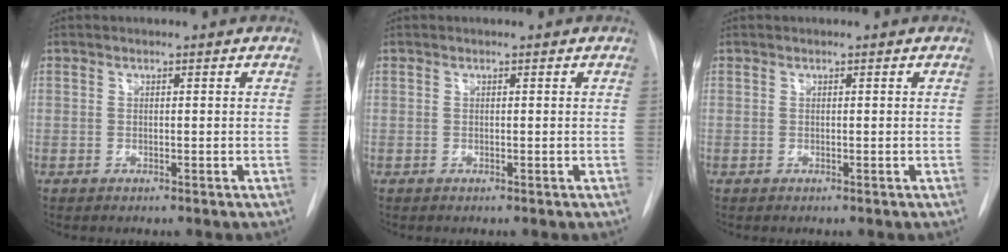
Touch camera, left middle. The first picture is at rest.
{"total": 0.0}
{"total": 0.0}